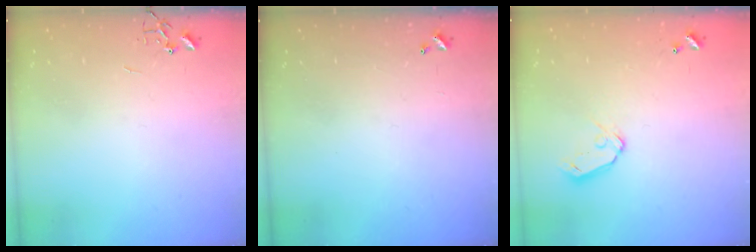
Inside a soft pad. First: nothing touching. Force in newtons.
{"total": 0.0}
{"total": 7.1, "press": 7.1, "slide": 0.8}